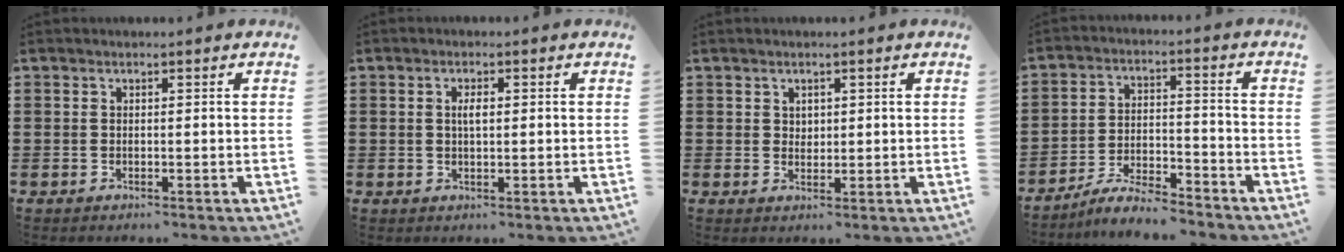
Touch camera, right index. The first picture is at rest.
{"total": 2.2, "force": [0.3, 0.7, 2.1], "torque": [-0.042, 0.004, 0.003]}
{"total": 1.5, "force": [0.9, 1.2, 0.3], "torque": [-0.009, 0.005, 0.018]}
{"total": 5.9, "force": [-5.6, 0.4, 1.8], "torque": [-0.044, 0.001, -0.110]}